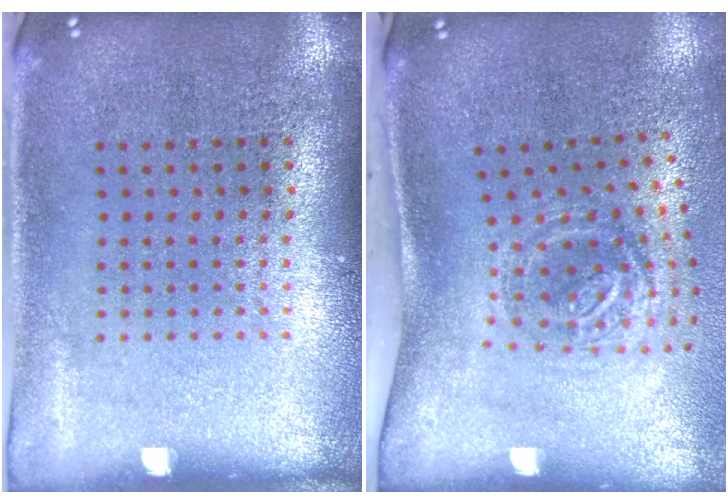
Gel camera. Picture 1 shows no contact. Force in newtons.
{"total": 1.9, "press": 1.3, "slide": 1.5}